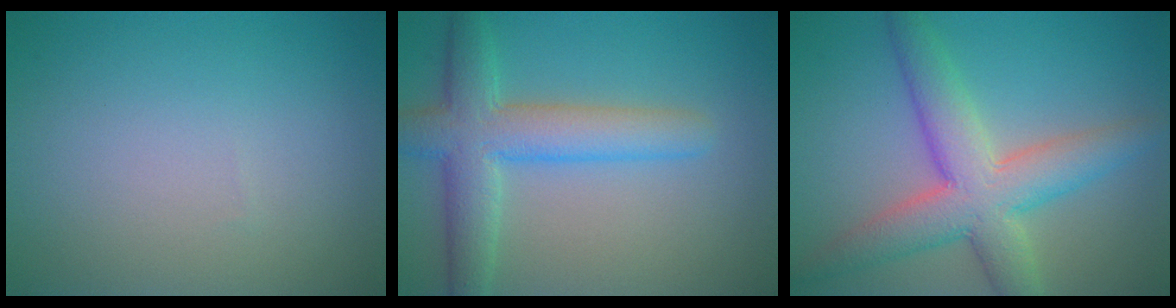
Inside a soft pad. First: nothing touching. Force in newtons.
{"total": 5.9, "press": 5.9, "slide": 0.3}
{"total": 6.9, "press": 6.9, "slide": 0.4}